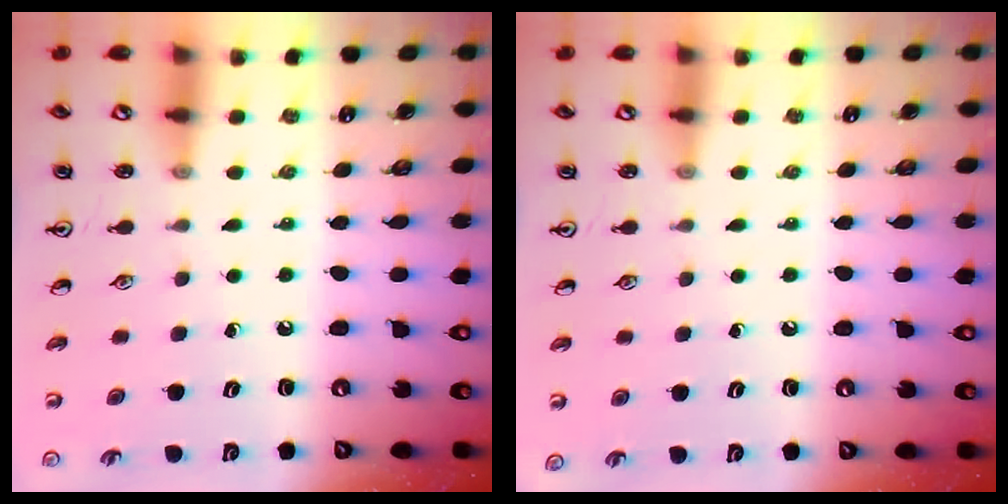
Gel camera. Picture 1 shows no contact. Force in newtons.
{"total": 0.0}